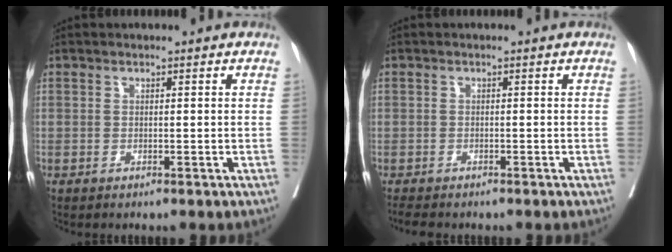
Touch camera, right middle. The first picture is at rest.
{"total": 2.7, "force": [-2.4, 1.0, 0.9], "torque": [-0.018, -0.009, -0.036]}